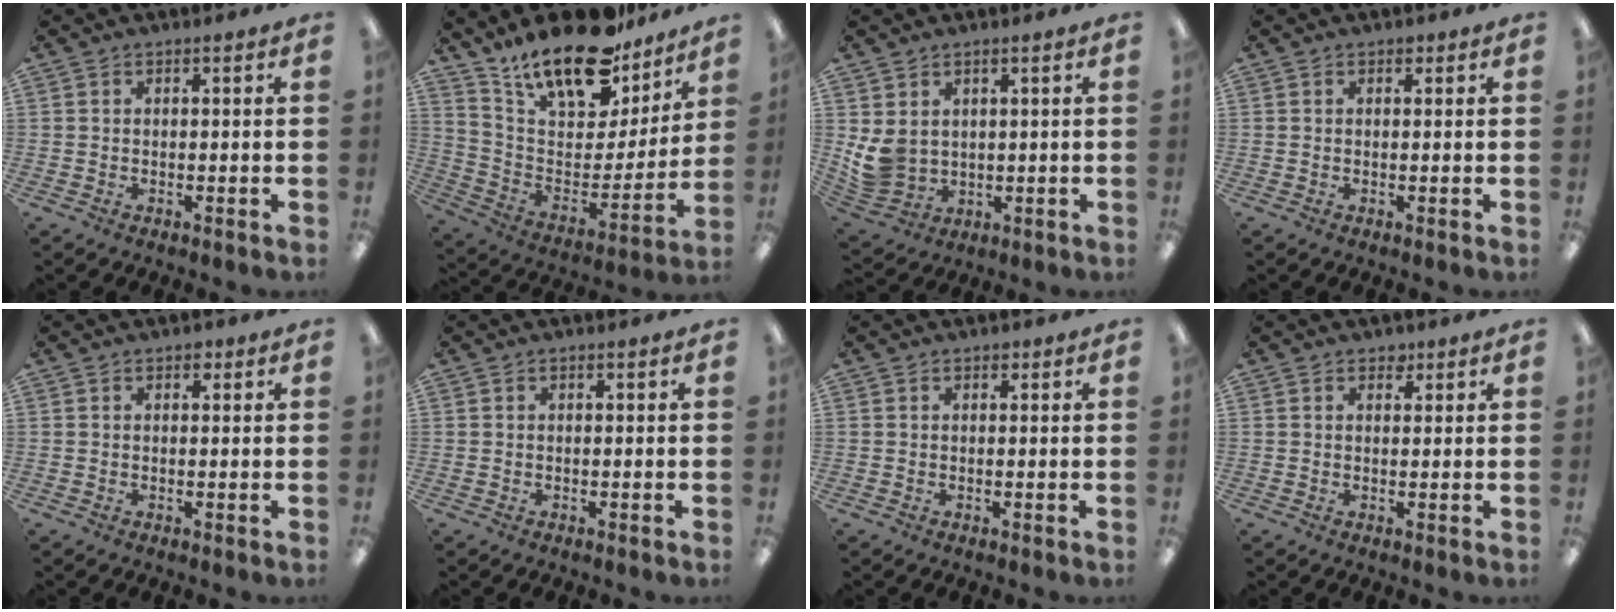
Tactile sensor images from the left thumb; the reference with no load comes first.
{"total": 22.0, "force": [17.1, 8.8, 10.6], "torque": [-0.188, -0.115, 0.304]}
{"total": 6.9, "force": [2.0, 5.6, 3.5], "torque": [-0.083, -0.008, 0.042]}
{"total": 0.9, "force": [0.5, 0.6, 0.3], "torque": [0.001, -0.001, 0.008]}
{"total": 1.4, "force": [0.7, 1.0, 0.7], "torque": [0.001, -0.003, 0.009]}
{"total": 0.0}
{"total": 0.8, "force": [0.5, 0.5, 0.3], "torque": [0.002, 0.000, 0.007]}
{"total": 1.9, "force": [1.3, 1.2, 0.6], "torque": [-0.005, -0.001, 0.022]}